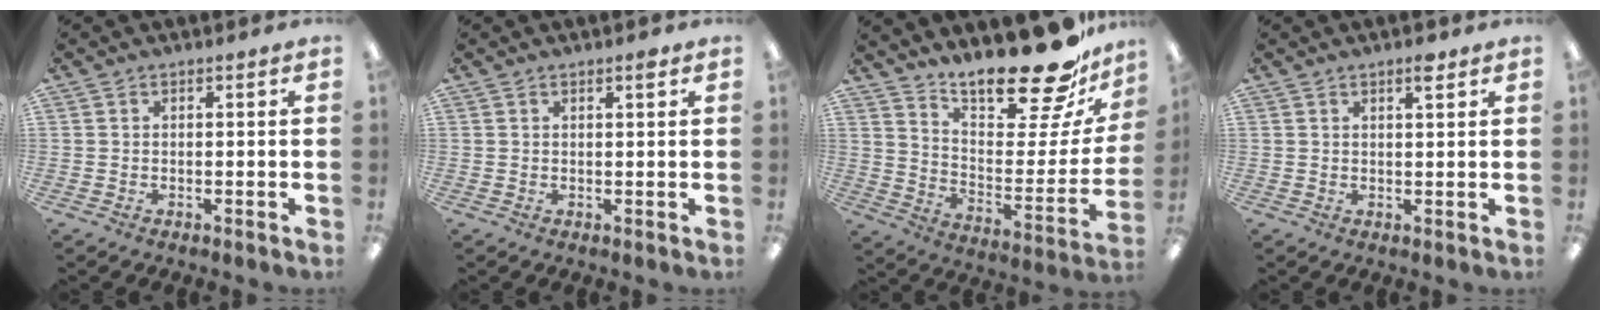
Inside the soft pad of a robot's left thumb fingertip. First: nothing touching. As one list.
[{"total": 1.4, "force": [1.0, 0.2, 1.0], "torque": [-0.013, -0.003, 0.016]}, {"total": 22.7, "force": [19.2, 5.8, 10.6], "torque": [-0.150, -0.145, 0.320]}, {"total": 2.9, "force": [2.1, 0.6, 1.9], "torque": [-0.027, -0.005, 0.033]}]